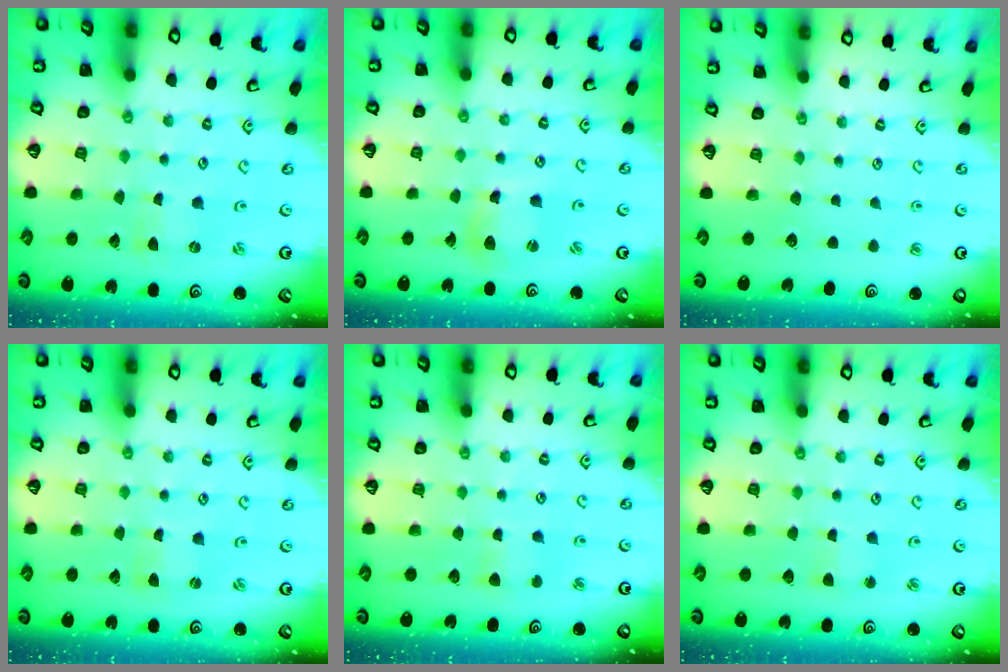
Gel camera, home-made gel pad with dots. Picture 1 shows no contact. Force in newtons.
{"total": 7.1, "press": 7.0, "slide": 1.0}
{"total": 0.0}
{"total": 0.0}
{"total": 3.5, "press": 3.4, "slide": 0.6}
{"total": 2.8, "press": 2.8, "slide": 0.4}